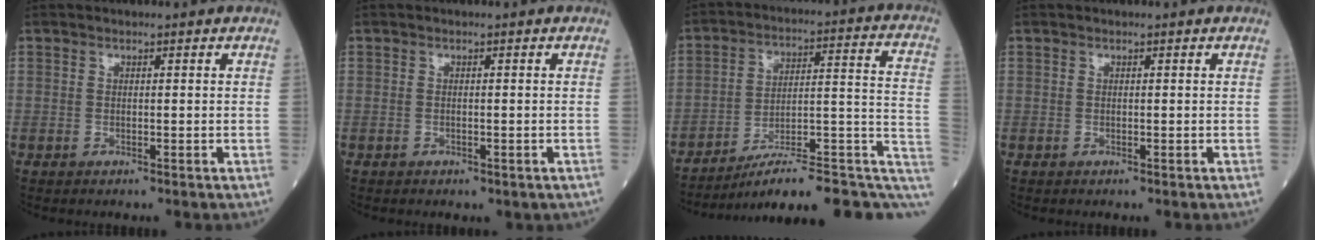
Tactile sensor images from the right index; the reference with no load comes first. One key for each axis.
{"total": 0.9, "fx": -0.5, "fy": 0.6, "fz": 0.5, "tx": -0.009, "ty": -0.001, "tz": -0.001}
{"total": 18.5, "fx": -11.9, "fy": 4.6, "fz": 13.4, "tx": -0.127, "ty": 0.060, "tz": -0.164}
{"total": 0.0}